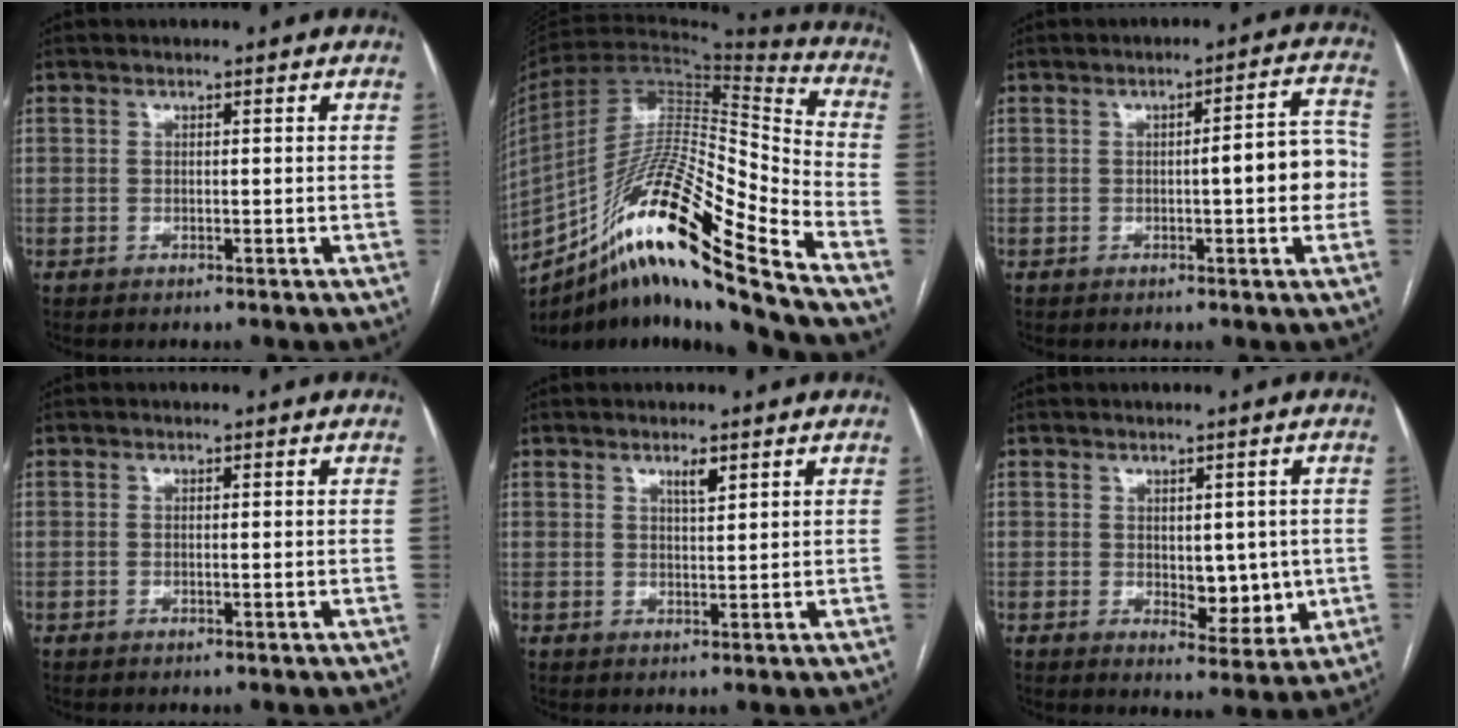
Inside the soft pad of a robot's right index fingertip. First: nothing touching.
{"total": 23.8, "force": [-15.0, 0.6, 18.5], "torque": [-0.321, -0.019, -0.272]}
{"total": 6.9, "force": [-0.8, 1.4, 6.7], "torque": [-0.081, 0.021, -0.012]}
{"total": 0.6, "force": [-0.1, 0.0, 0.6], "torque": [-0.012, -0.001, -0.001]}
{"total": 2.1, "force": [1.3, 0.4, 1.6], "torque": [-0.028, -0.002, 0.023]}
{"total": 6.7, "force": [-0.2, 3.4, 5.8], "torque": [-0.067, -0.005, 0.009]}